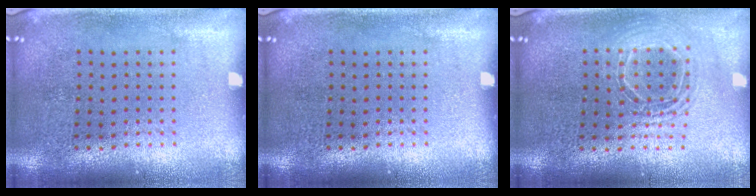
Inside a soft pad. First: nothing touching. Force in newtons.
{"total": 0.0}
{"total": 1.6, "press": 1.3, "slide": 0.8}